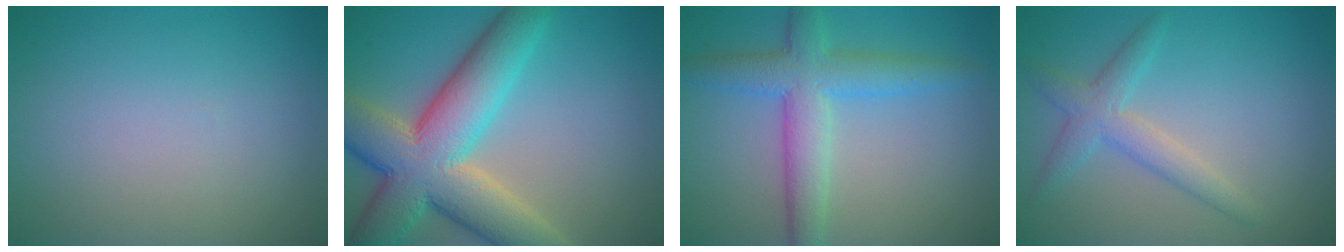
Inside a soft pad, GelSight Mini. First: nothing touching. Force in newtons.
{"total": 11.6, "press": 11.6, "slide": 0.4}
{"total": 5.4, "press": 5.4, "slide": 0.1}
{"total": 3.0, "press": 3.0, "slide": 0.1}